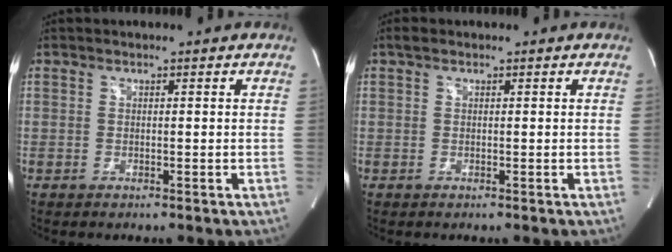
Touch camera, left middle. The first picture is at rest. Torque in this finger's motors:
{"motor_torque": [0.22, -0.25, -0.08, 0.00]}